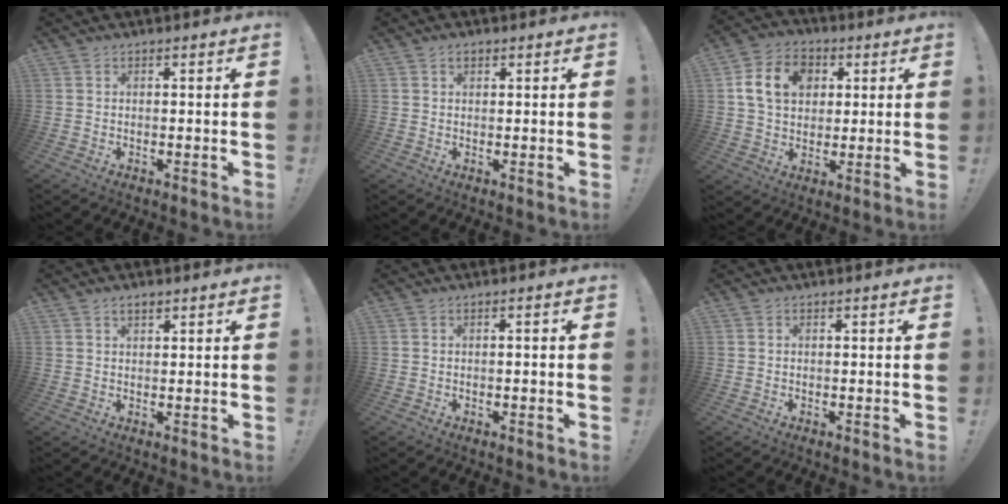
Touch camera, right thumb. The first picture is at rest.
{"total": 1.5, "force": [0.7, 1.0, 0.8], "torque": [-0.014, 0.001, 0.013]}
{"total": 13.0, "force": [3.5, 10.1, 7.3], "torque": [-0.121, 0.005, 0.069]}
{"total": 1.8, "force": [1.2, 0.8, 1.1], "torque": [-0.021, -0.001, 0.021]}
{"total": 0.9, "force": [-0.6, -0.1, 0.7], "torque": [-0.018, 0.004, -0.010]}
{"total": 0.0}